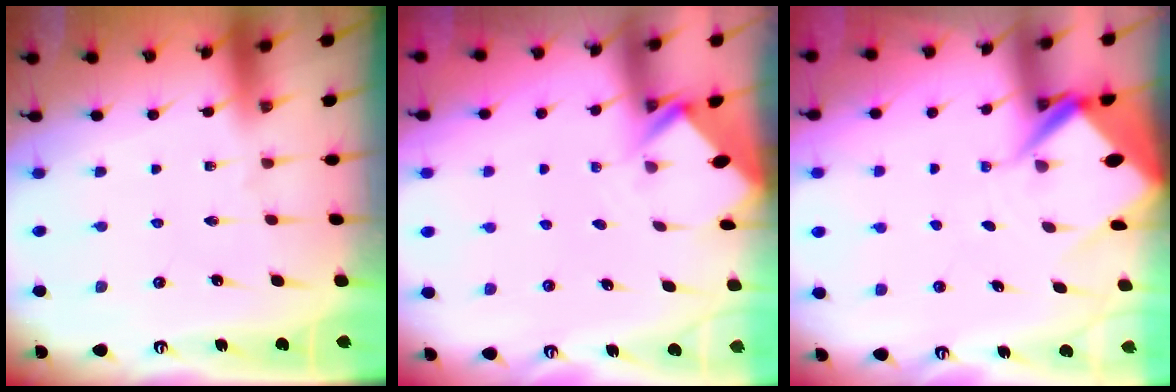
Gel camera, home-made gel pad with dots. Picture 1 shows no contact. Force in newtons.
{"total": 2.2, "press": 2.2, "slide": 0.1}
{"total": 6.7, "press": 6.7, "slide": 0.7}